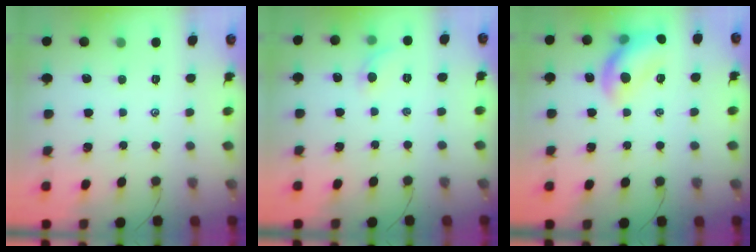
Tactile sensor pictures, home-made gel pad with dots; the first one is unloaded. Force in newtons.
{"total": 5.1, "press": 4.8, "slide": 1.7}
{"total": 13.5, "press": 13.4, "slide": 1.5}